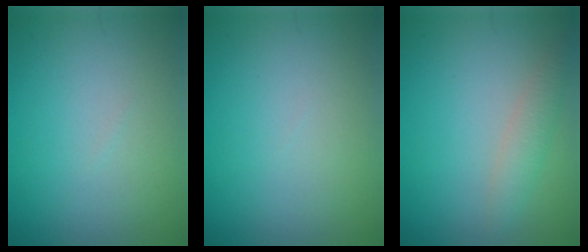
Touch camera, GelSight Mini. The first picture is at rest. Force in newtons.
{"total": 0.0}
{"total": 2.0, "press": 2.0, "slide": 0.1}